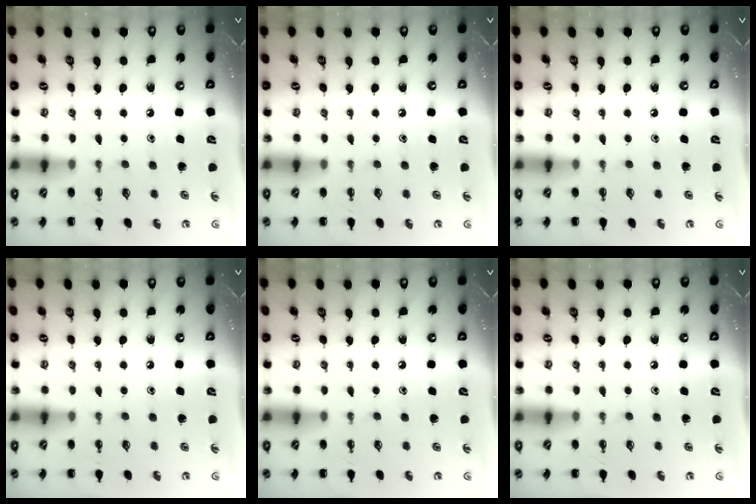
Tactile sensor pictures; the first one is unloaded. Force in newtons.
{"total": 0.0}
{"total": 0.0}
{"total": 0.0}
{"total": 0.0}
{"total": 0.0}